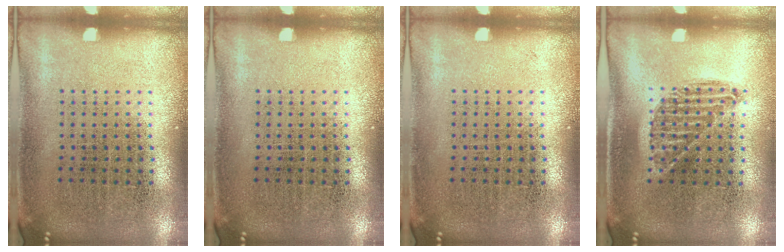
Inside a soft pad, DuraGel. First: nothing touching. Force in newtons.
{"total": 0.0}
{"total": 0.0}
{"total": 0.9, "press": 0.8, "slide": 0.5}